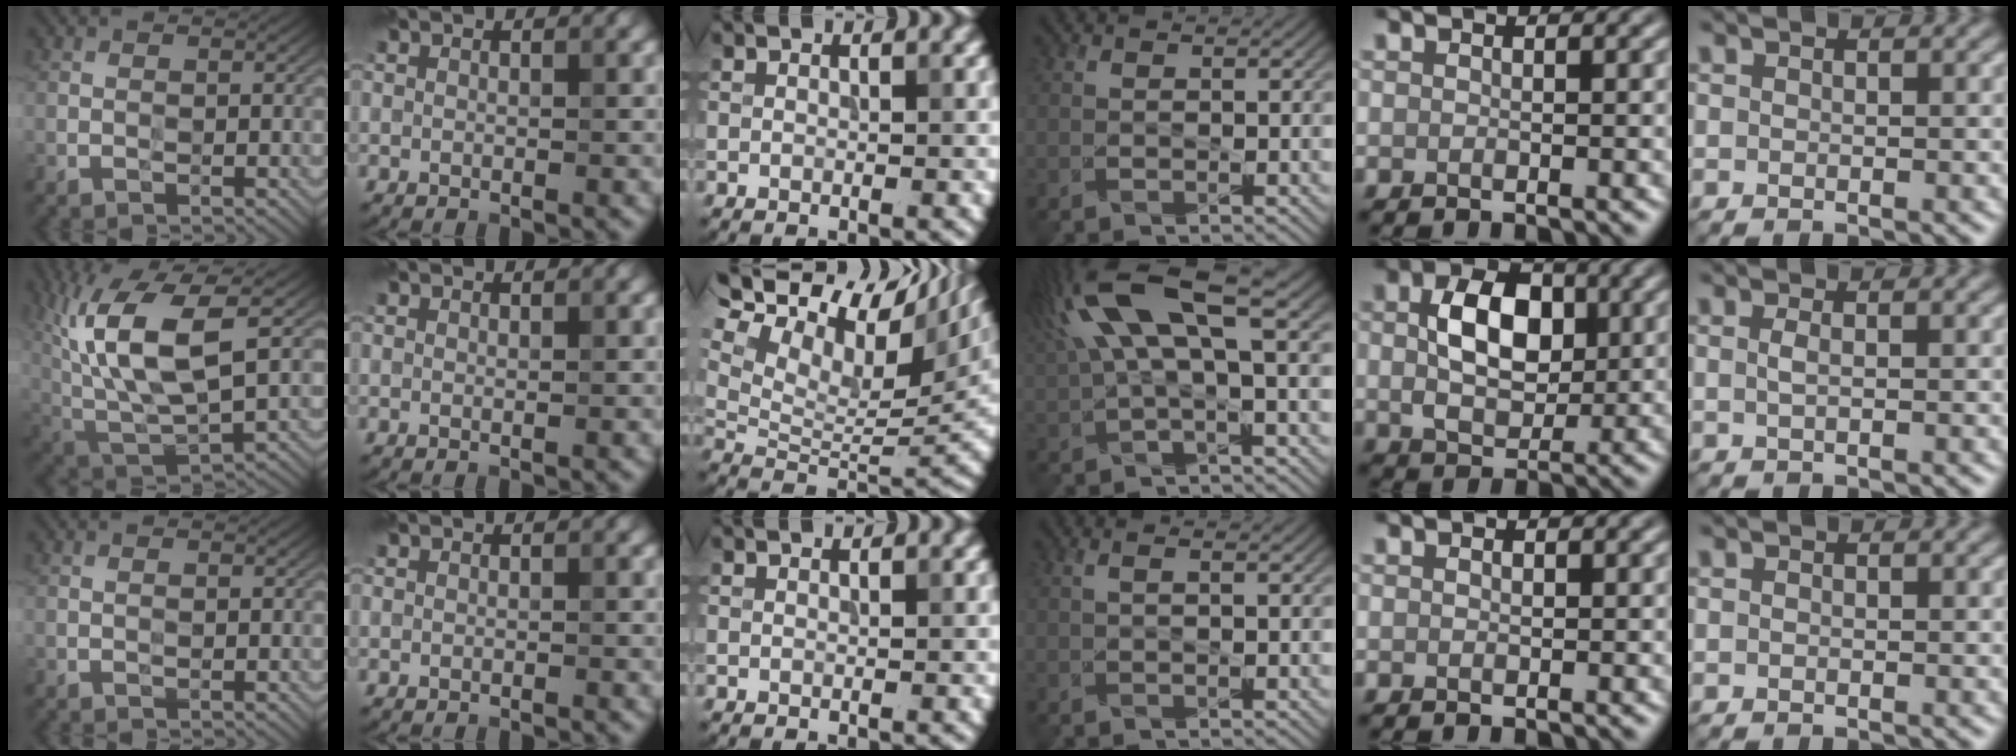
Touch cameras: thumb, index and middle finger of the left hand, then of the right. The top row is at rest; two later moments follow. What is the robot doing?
{"motion": "wipe", "object": "glasses"}